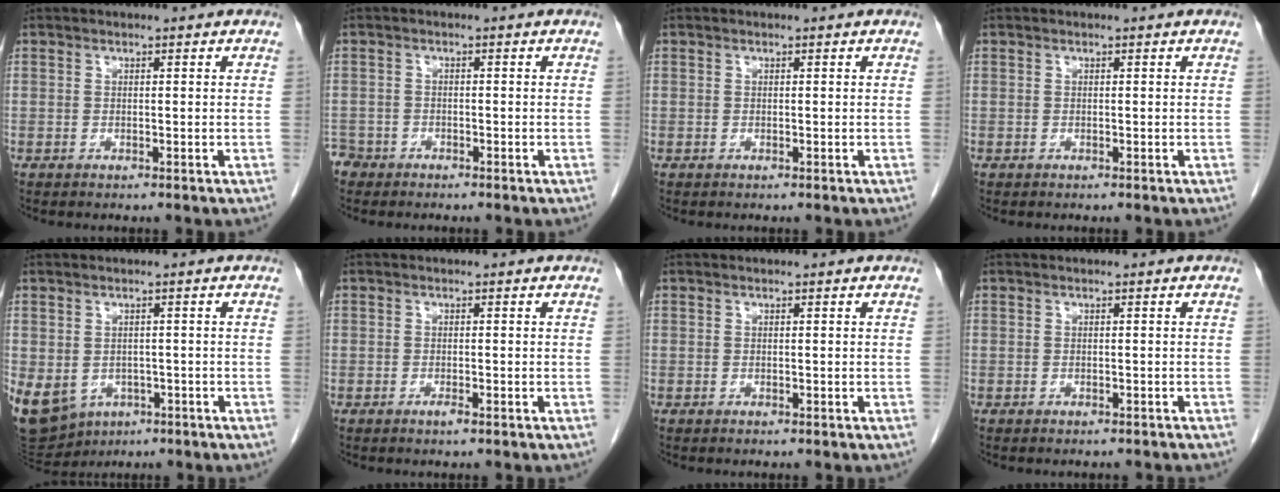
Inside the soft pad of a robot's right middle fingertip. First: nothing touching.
{"total": 2.5, "force": [-2.1, 1.4, -0.2], "torque": [-0.001, 0.004, -0.041]}
{"total": 0.0}
{"total": 0.0}
{"total": 19.6, "force": [-7.9, 15.8, 8.6], "torque": [-0.274, -0.013, -0.098]}
{"total": 0.8, "force": [-0.5, 0.1, 0.5], "torque": [-0.010, 0.000, -0.008]}
{"total": 0.0}
{"total": 2.4, "force": [-2.2, 0.6, 0.7], "torque": [-0.013, -0.003, -0.026]}